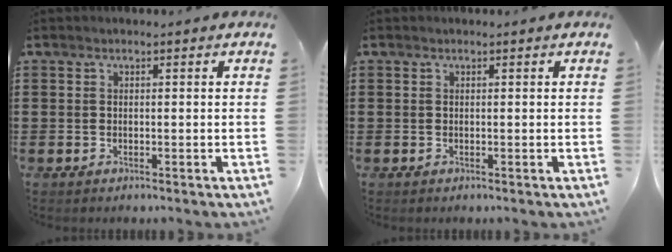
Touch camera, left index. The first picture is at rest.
{"total": 0.0}